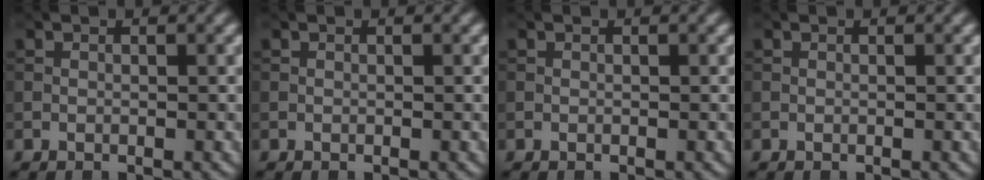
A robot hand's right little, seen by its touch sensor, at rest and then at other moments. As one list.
[{"total": 0.0}, {"total": 0.0}, {"total": 0.0}]